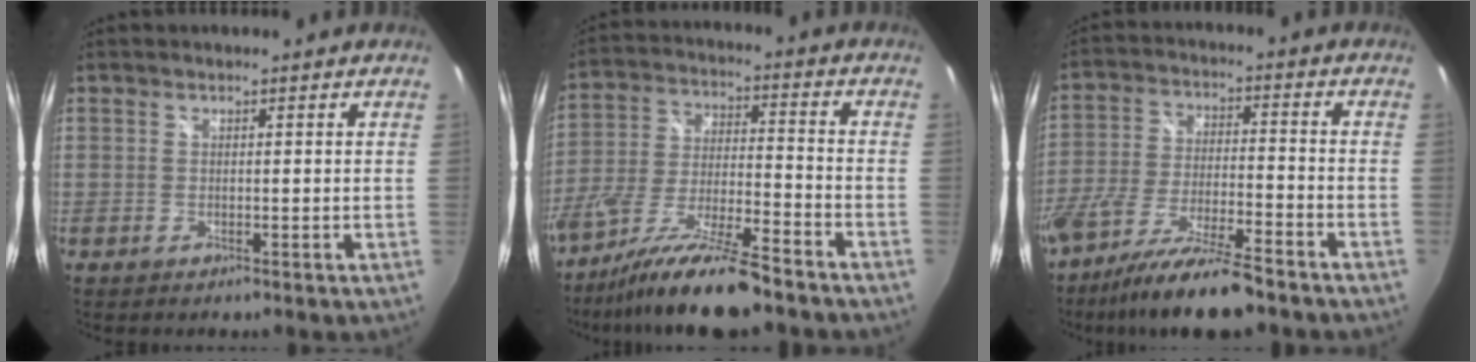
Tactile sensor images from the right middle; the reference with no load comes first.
{"total": 15.1, "force": [-12.2, 1.3, 8.7], "torque": [-0.178, -0.024, -0.217]}
{"total": 14.9, "force": [-11.9, 1.9, 8.8], "torque": [-0.177, -0.035, -0.206]}